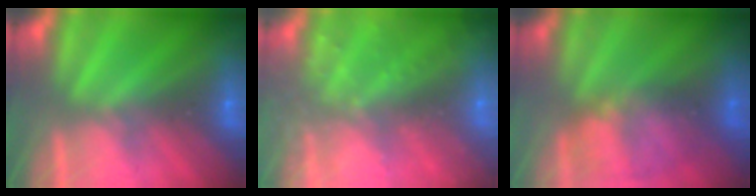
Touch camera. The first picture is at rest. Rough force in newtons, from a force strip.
{"total": 9.7}
{"total": 8.5}